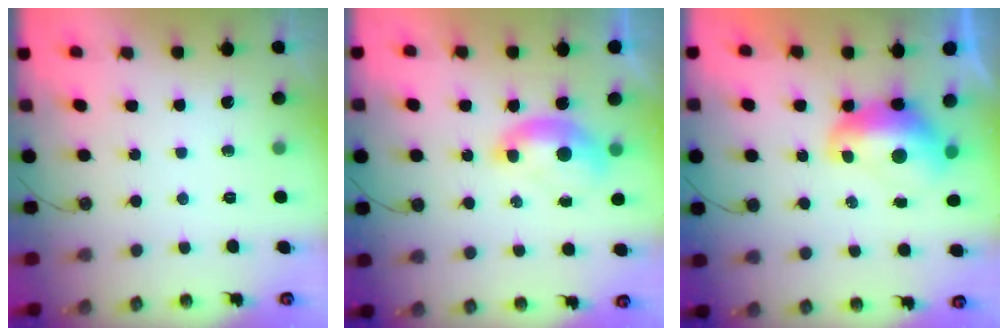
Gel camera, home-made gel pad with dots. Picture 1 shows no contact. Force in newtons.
{"total": 1.6, "press": 1.5, "slide": 0.6}
{"total": 2.2, "press": 2.1, "slide": 0.6}